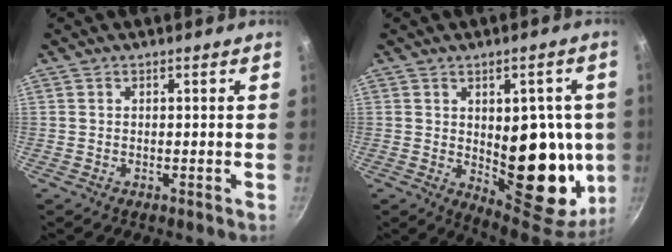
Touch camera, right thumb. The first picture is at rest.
{"total": 20.7, "force": [-0.5, 11.1, 17.5], "torque": [-0.152, -0.019, 0.011]}